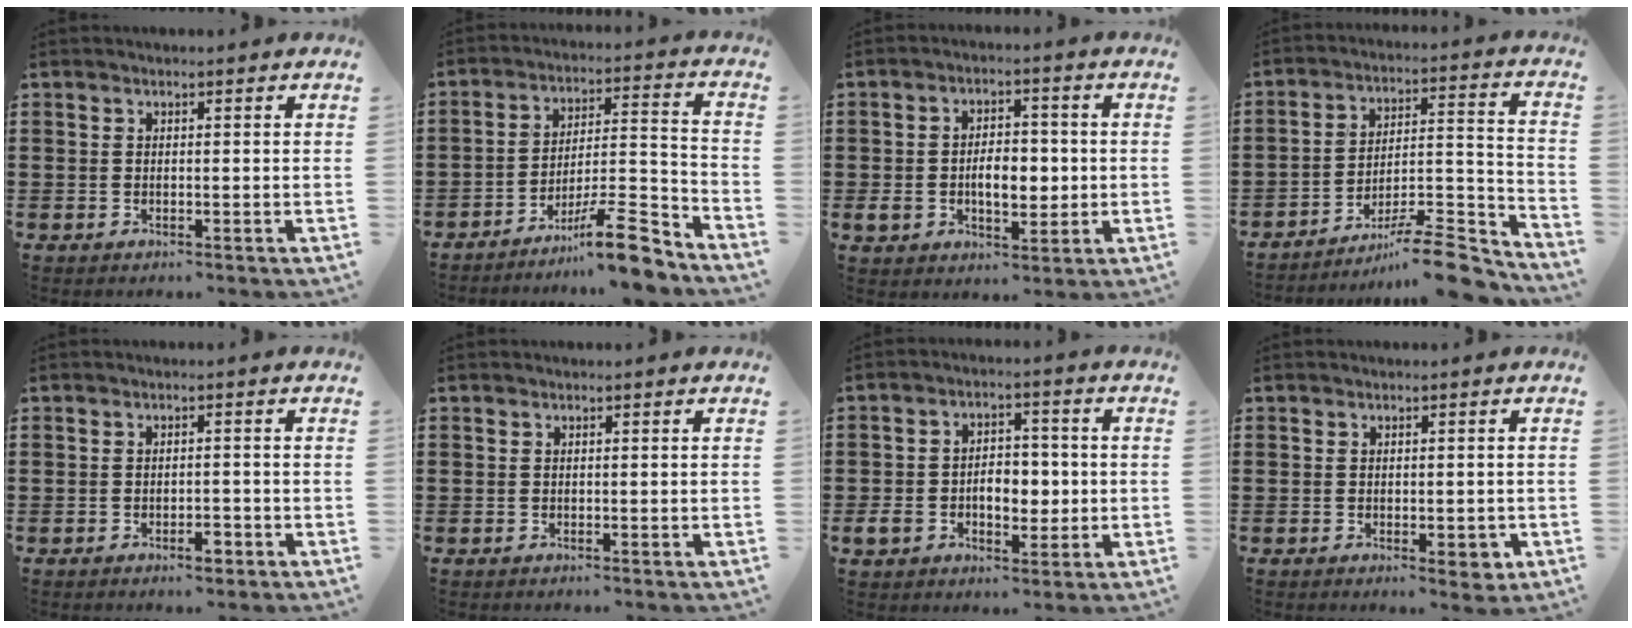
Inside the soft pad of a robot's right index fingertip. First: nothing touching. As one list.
[{"total": 11.8, "force": [-9.1, 1.7, 7.4], "torque": [-0.104, 0.036, -0.163]}, {"total": 6.8, "force": [-0.9, 4.3, 5.2], "torque": [-0.092, 0.004, -0.022]}, {"total": 10.9, "force": [-9.0, 1.8, 5.9], "torque": [-0.079, 0.029, -0.169]}, {"total": 2.2, "force": [-1.4, 0.8, 1.4], "torque": [-0.026, 0.001, -0.028]}, {"total": 0.0}, {"total": 6.7, "force": [-1.1, 4.9, 4.4], "torque": [-0.073, 0.011, -0.023]}, {"total": 2.3, "force": [-0.6, 1.0, 2.0], "torque": [-0.034, 0.002, -0.010]}]